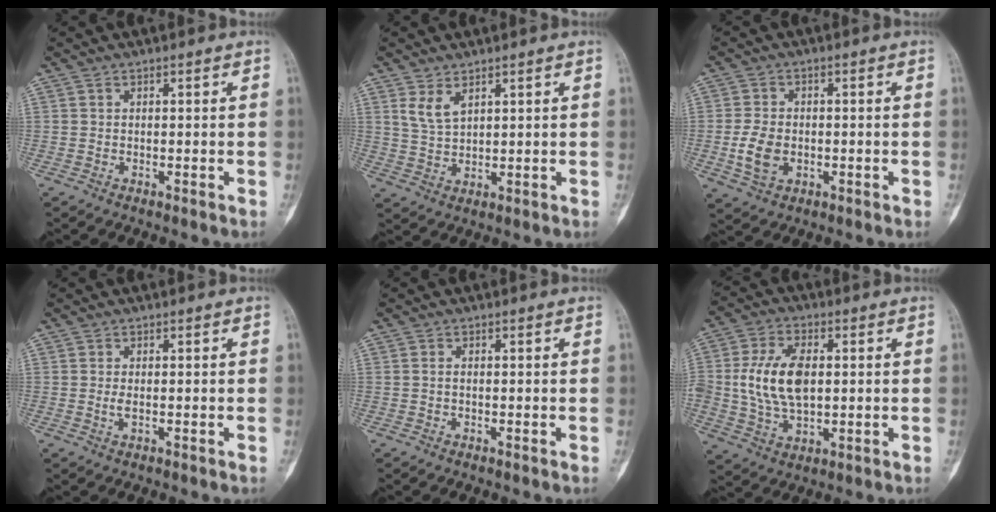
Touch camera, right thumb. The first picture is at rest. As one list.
[{"total": 4.1, "force": [2.3, 2.0, 2.7], "torque": [-0.050, -0.013, 0.054]}, {"total": 6.1, "force": [-1.1, 4.3, 4.2], "torque": [-0.079, -0.001, -0.018]}, {"total": 0.9, "force": [0.0, 0.3, 0.9], "torque": [-0.024, -0.004, 0.001]}, {"total": 0.5, "force": [-0.1, 0.3, 0.4], "torque": [-0.010, 0.000, -0.003]}, {"total": 12.5, "force": [0.9, 7.3, 10.2], "torque": [-0.198, 0.003, 0.021]}]